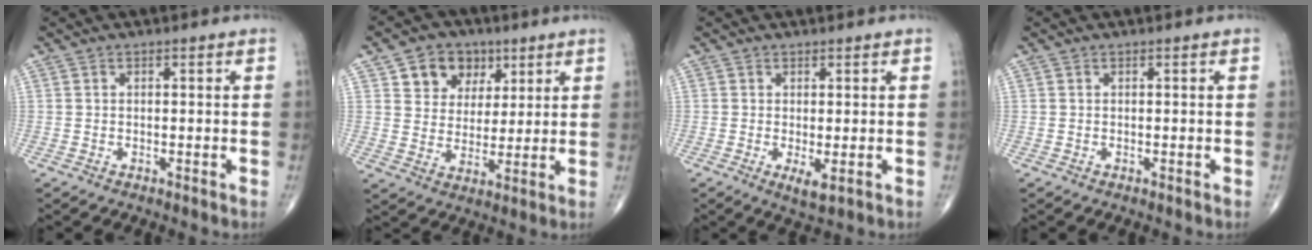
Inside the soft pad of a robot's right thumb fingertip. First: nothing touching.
{"total": 9.7, "force": [4.7, 7.7, 3.7], "torque": [-0.024, -0.016, 0.080]}
{"total": 2.7, "force": [-0.5, 0.9, 2.5], "torque": [-0.044, -0.010, -0.005]}
{"total": 0.0}